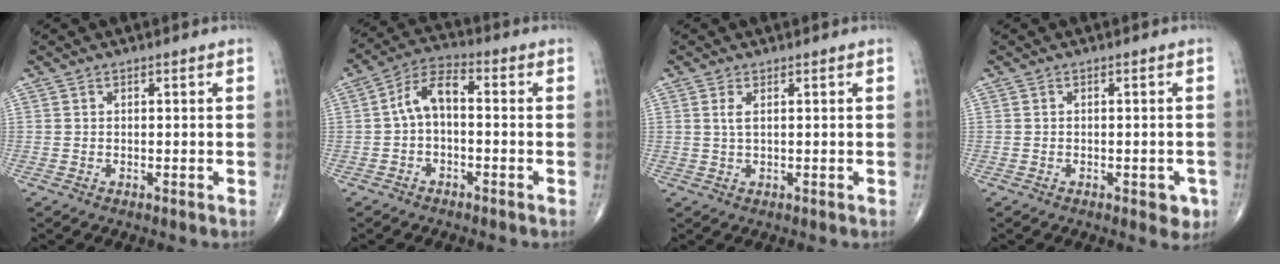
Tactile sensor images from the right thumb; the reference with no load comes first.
{"total": 6.8, "force": [-0.4, 3.7, 5.7], "torque": [-0.101, 0.031, -0.021]}
{"total": 1.8, "force": [0.6, 0.6, 1.6], "torque": [-0.040, 0.001, 0.016]}
{"total": 3.0, "force": [-1.3, 1.5, 2.3], "torque": [-0.013, 0.003, -0.013]}